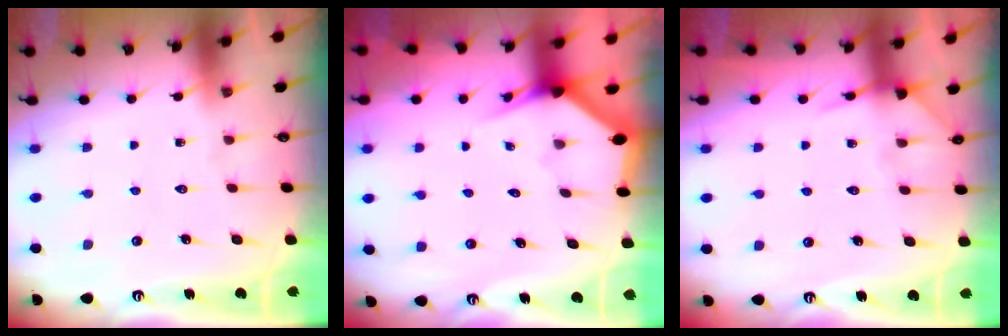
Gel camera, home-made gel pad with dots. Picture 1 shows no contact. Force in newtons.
{"total": 2.8, "press": 2.8, "slide": 0.2}
{"total": 6.2, "press": 6.2, "slide": 0.7}